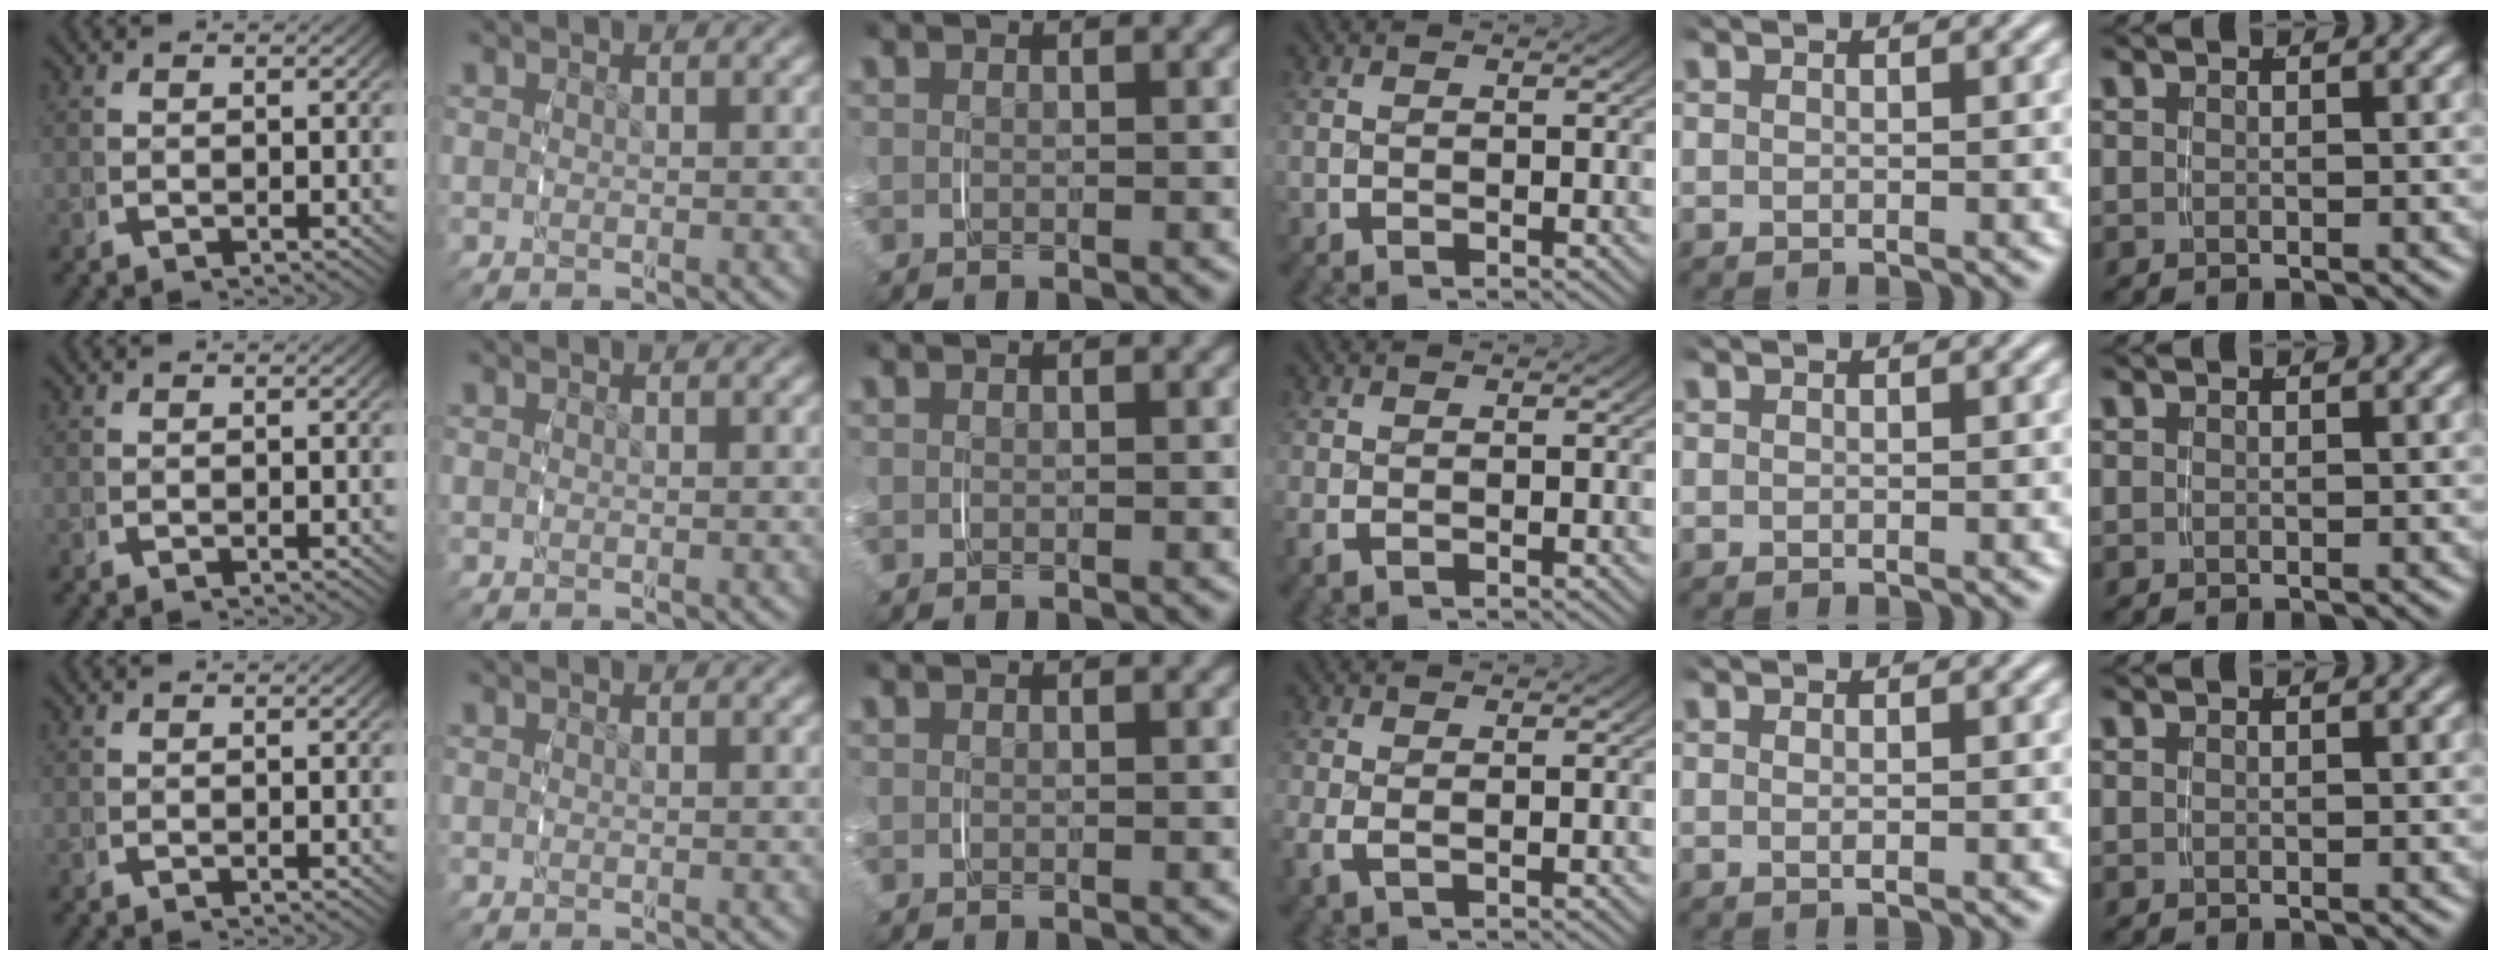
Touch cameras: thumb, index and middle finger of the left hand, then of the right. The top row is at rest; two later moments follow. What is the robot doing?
{"motion": "grasp_and_lifting", "object": "napkin"}